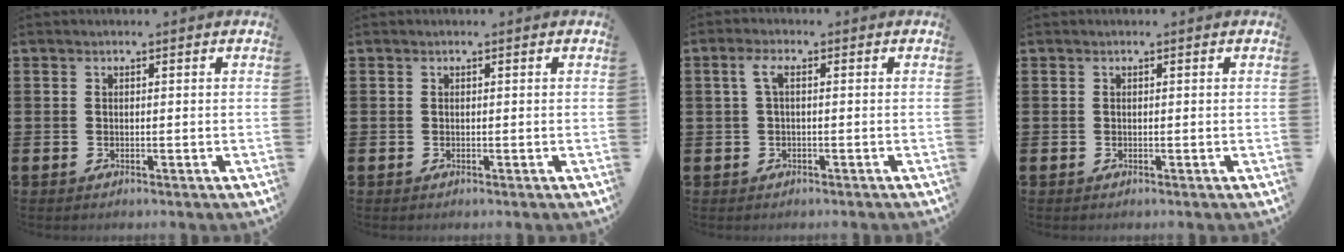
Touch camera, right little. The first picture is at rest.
{"total": 0.0}
{"total": 1.9, "force": [0.0, 0.6, 1.8], "torque": [-0.036, 0.006, -0.002]}
{"total": 0.0}